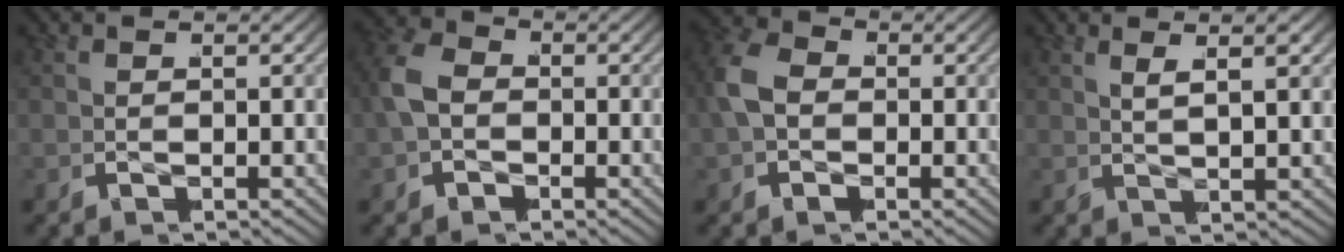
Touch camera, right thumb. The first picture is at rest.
{"total": 5.9, "force": [-0.3, 5.0, 3.1], "torque": [-0.088, -0.016, 0.000]}
{"total": 6.0, "force": [0.2, 4.9, 3.5], "torque": [-0.095, -0.009, 0.005]}
{"total": 2.1, "force": [1.3, -1.4, 1.0], "torque": [-0.012, 0.015, 0.027]}